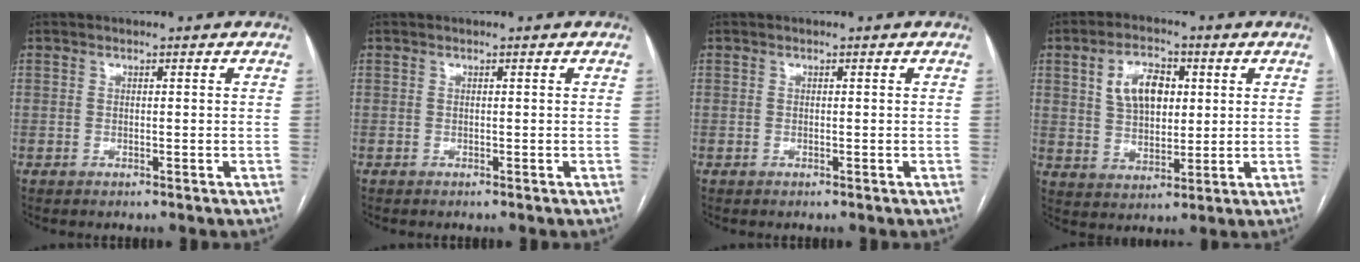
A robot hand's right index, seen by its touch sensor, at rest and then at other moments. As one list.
[{"total": 0.0}, {"total": 0.0}, {"total": 8.5, "force": [2.6, 5.0, 6.3], "torque": [-0.118, 0.018, 0.053]}]